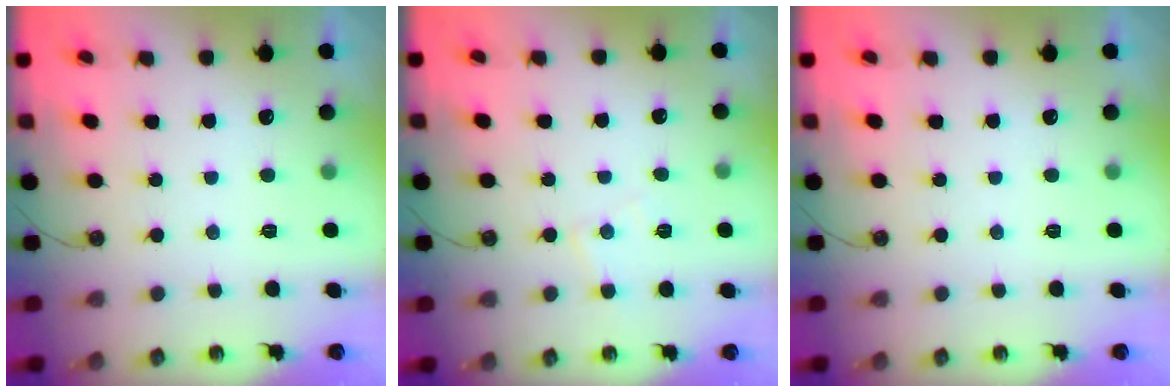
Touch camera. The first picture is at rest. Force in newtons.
{"total": 5.9, "press": 5.8, "slide": 0.7}
{"total": 0.0}